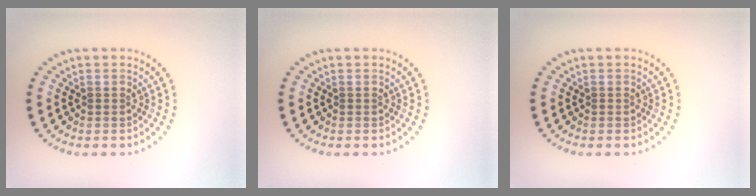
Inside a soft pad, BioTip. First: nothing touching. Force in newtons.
{"total": 0.0}
{"total": 0.0}